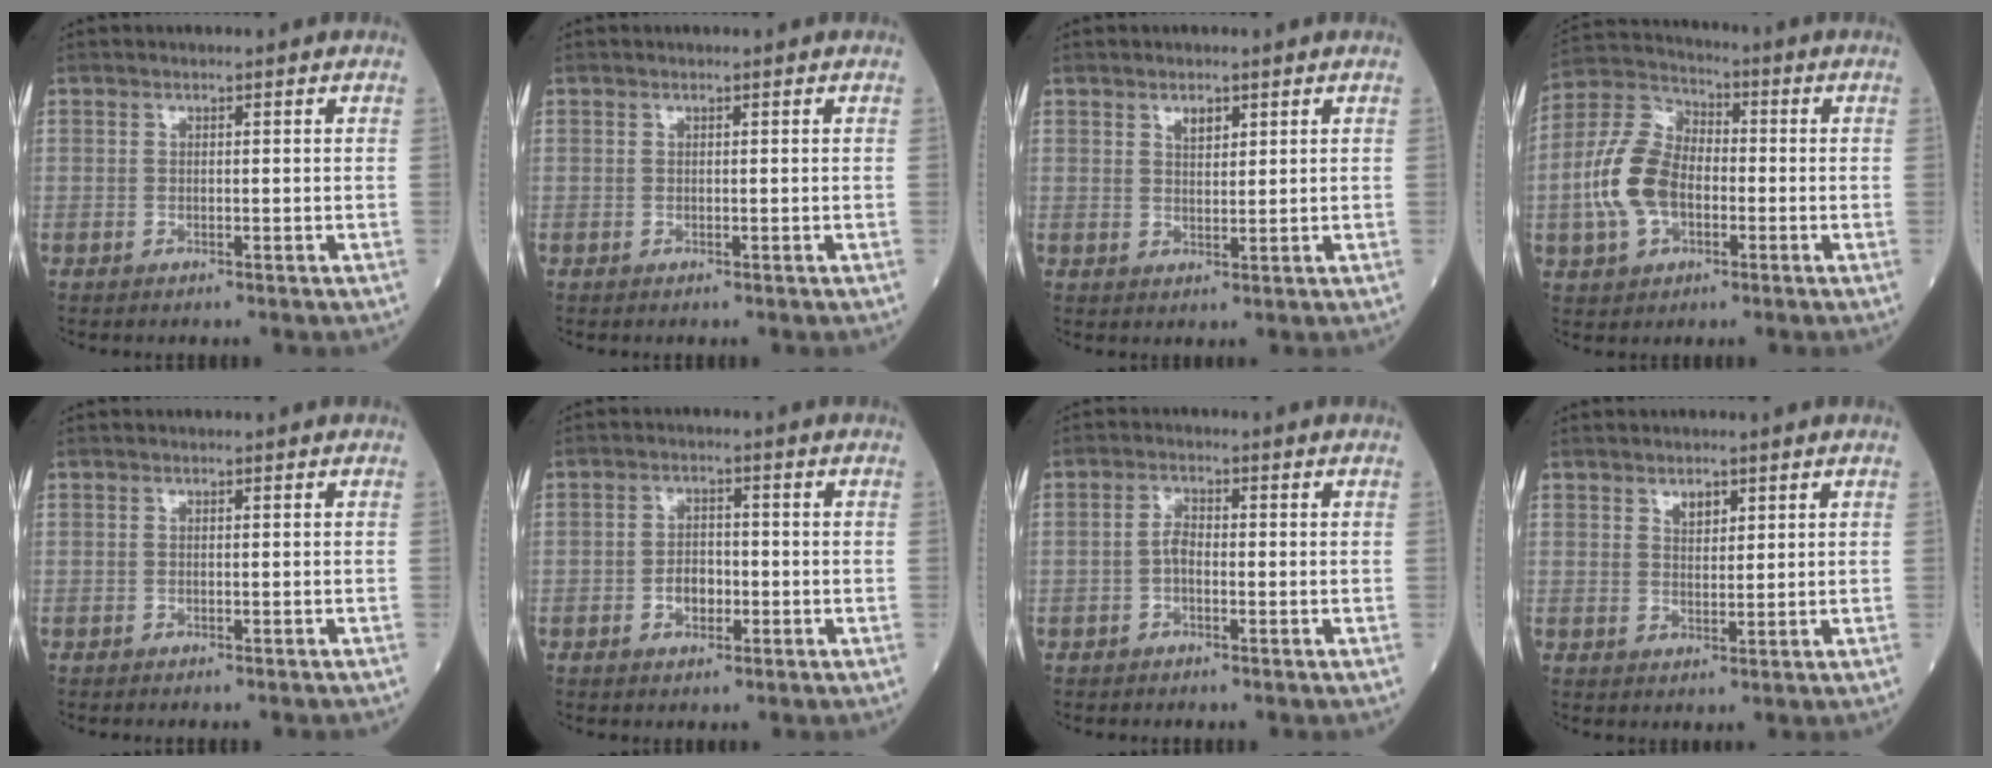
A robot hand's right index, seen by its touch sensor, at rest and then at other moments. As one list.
[{"total": 0.0}, {"total": 2.2, "force": [1.4, 1.0, 1.4], "torque": [-0.022, -0.001, 0.027]}, {"total": 11.5, "force": [-2.2, 7.2, 8.7], "torque": [-0.205, 0.025, -0.044]}, {"total": 1.4, "force": [-1.3, 0.0, 0.6], "torque": [0.000, 0.003, -0.020]}, {"total": 3.4, "force": [-1.1, 2.1, 2.4], "torque": [-0.035, 0.006, -0.018]}, {"total": 2.1, "force": [-0.6, 0.9, 1.8], "torque": [-0.032, 0.004, -0.012]}, {"total": 2.3, "force": [1.5, 1.1, 1.3], "torque": [-0.020, -0.001, 0.029]}]